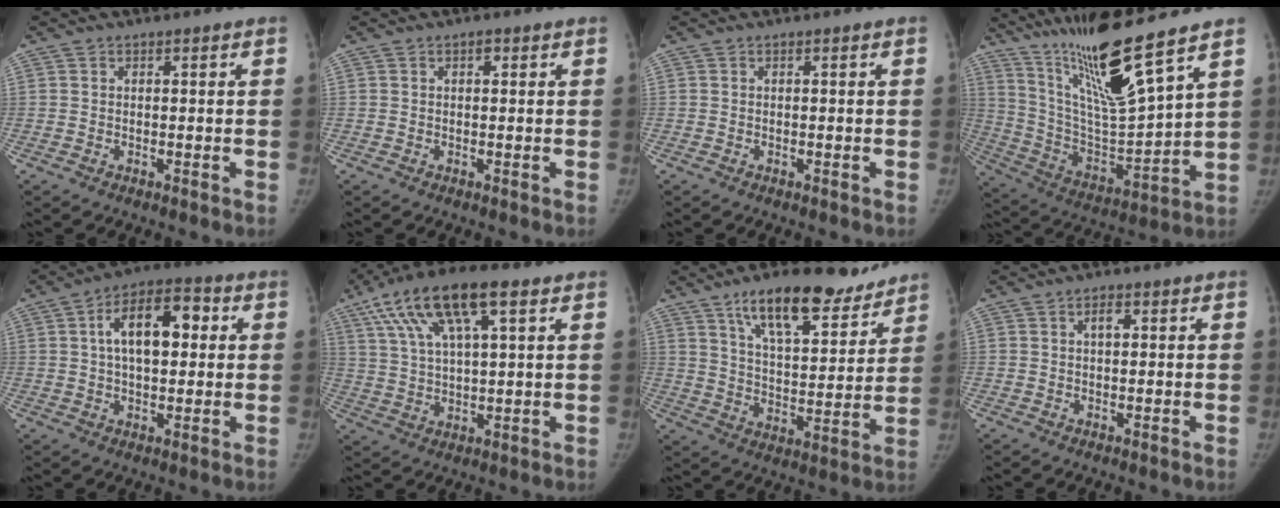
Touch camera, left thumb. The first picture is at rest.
{"total": 0.9, "force": [0.3, 0.6, 0.6], "torque": [-0.005, 0.002, 0.004]}
{"total": 0.0}
{"total": 19.3, "force": [13.7, 1.3, 13.6], "torque": [-0.220, -0.079, 0.260]}
{"total": 12.7, "force": [2.5, 6.9, 10.4], "torque": [-0.150, 0.022, 0.032]}
{"total": 16.6, "force": [7.8, 5.8, 13.5], "torque": [-0.247, 0.009, 0.136]}
{"total": 16.9, "force": [12.1, 6.3, 10.1], "torque": [-0.116, -0.059, 0.199]}
{"total": 2.1, "force": [0.5, 1.1, 1.7], "torque": [-0.027, 0.005, 0.008]}